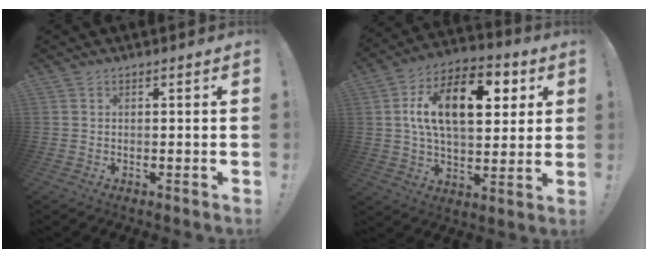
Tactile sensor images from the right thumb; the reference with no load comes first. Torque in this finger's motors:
{"motor_torque": [2.40, 2.61, 0.38, 0.35, 0.66]}